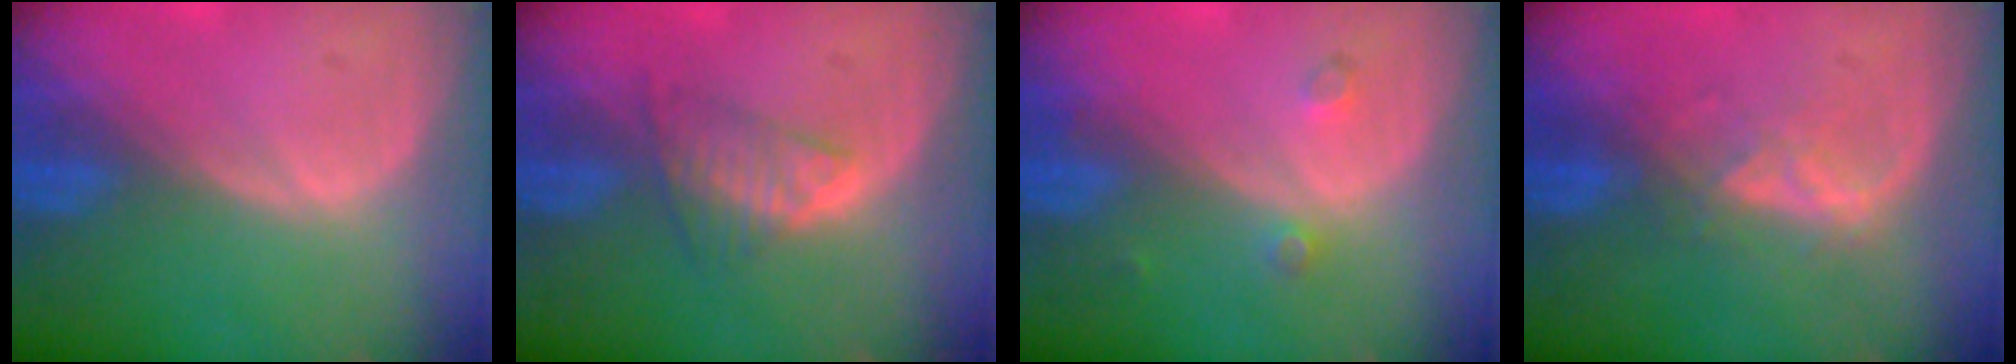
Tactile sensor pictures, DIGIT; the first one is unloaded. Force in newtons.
{"total": 4.0, "press": 4.0, "slide": 0.6}
{"total": 2.1, "press": 1.8, "slide": 1.1}
{"total": 3.8, "press": 3.8, "slide": 0.6}